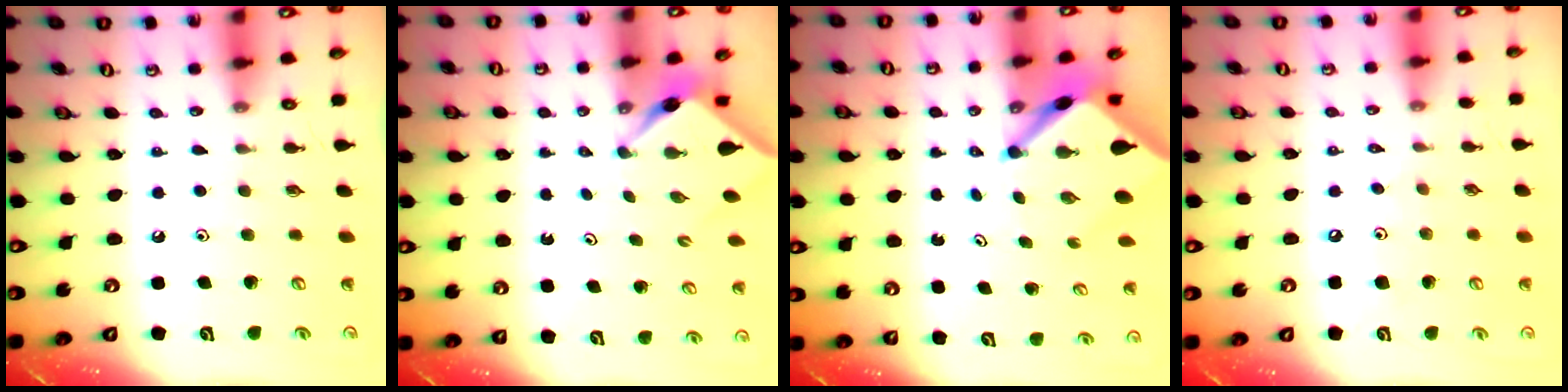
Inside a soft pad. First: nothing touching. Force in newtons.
{"total": 3.1, "press": 3.1, "slide": 0.3}
{"total": 7.5, "press": 7.5, "slide": 0.5}
{"total": 3.1, "press": 3.1, "slide": 0.4}